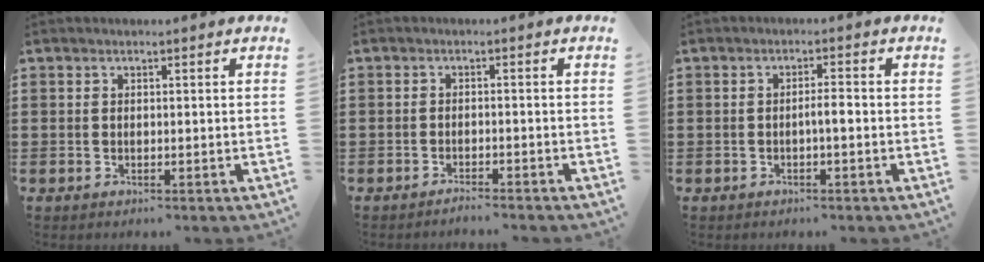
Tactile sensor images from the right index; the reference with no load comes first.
{"total": 1.5, "force": [-1.5, -0.1, 0.3], "torque": [-0.008, 0.002, -0.029]}
{"total": 2.1, "force": [-0.7, 0.3, 2.0], "torque": [-0.037, 0.001, -0.013]}